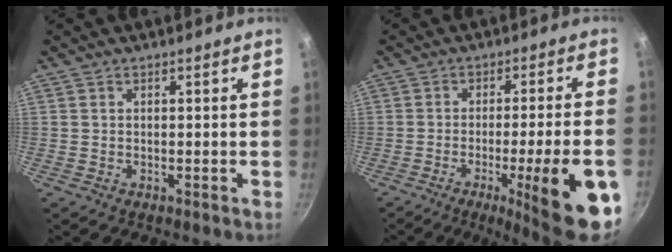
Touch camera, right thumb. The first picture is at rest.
{"total": 17.2, "force": [-6.8, 2.3, 15.6], "torque": [-0.199, 0.019, -0.090]}